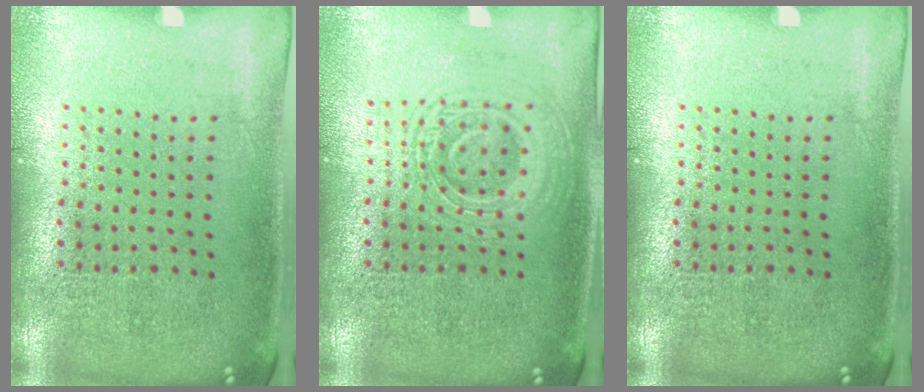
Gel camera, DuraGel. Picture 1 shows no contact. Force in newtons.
{"total": 3.0, "press": 2.9, "slide": 0.5}
{"total": 0.0}